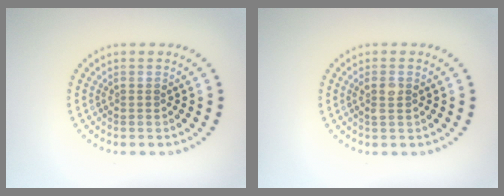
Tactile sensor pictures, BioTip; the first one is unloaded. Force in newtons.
{"total": 1.4, "press": 1.3, "slide": 0.5}